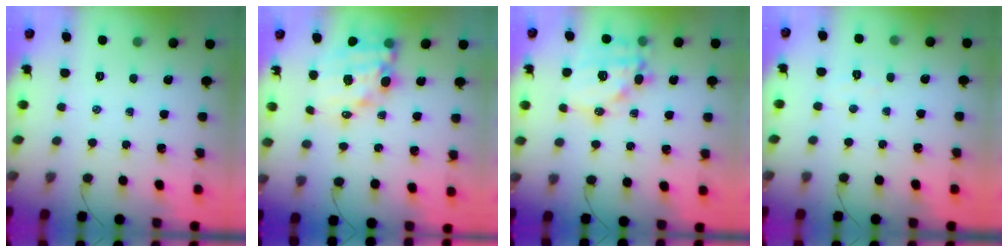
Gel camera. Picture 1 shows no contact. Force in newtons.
{"total": 13.1, "press": 12.6, "slide": 3.4}
{"total": 15.0, "press": 14.6, "slide": 3.4}
{"total": 2.7, "press": 2.6, "slide": 0.7}